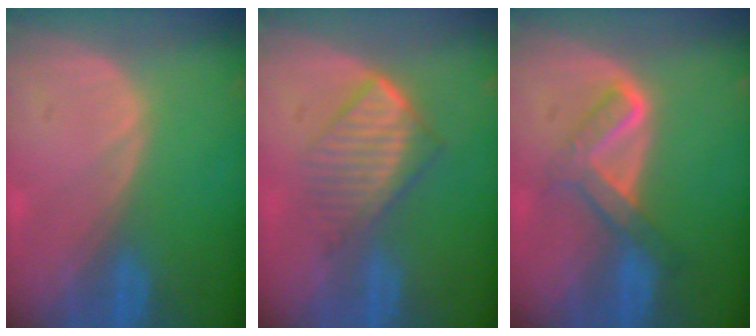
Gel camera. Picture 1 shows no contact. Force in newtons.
{"total": 7.0, "press": 6.0, "slide": 3.6}
{"total": 5.3, "press": 5.3, "slide": 0.2}